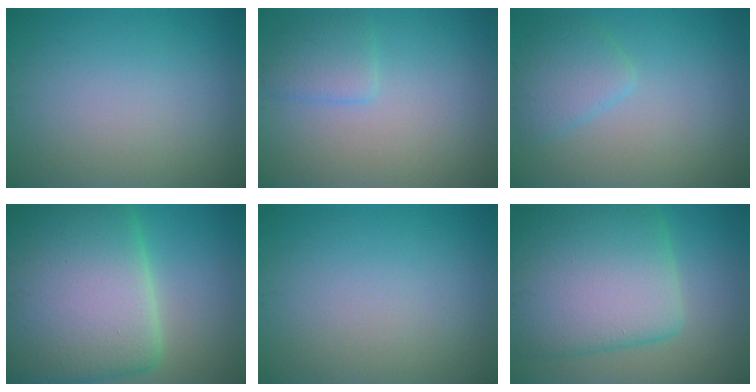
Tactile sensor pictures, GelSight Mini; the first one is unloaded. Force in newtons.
{"total": 2.3, "press": 2.3, "slide": 0.1}
{"total": 2.6, "press": 2.6, "slide": 0.2}
{"total": 18.4, "press": 18.4, "slide": 0.7}
{"total": 0.0}
{"total": 12.2, "press": 12.2, "slide": 0.7}